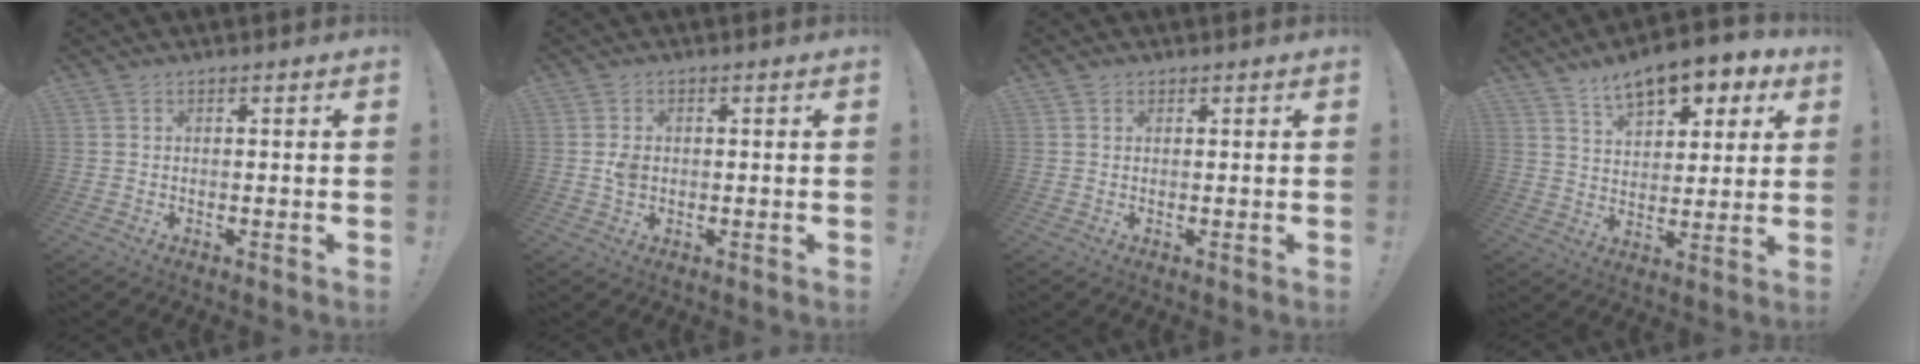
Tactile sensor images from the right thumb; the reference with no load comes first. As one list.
[{"total": 2.6, "force": [-0.1, 2.0, 1.5], "torque": [-0.016, 0.002, -0.005]}, {"total": 0.9, "force": [0.7, 0.6, 0.0], "torque": [0.006, -0.002, 0.012]}, {"total": 12.0, "force": [8.0, 6.0, 6.6], "torque": [-0.104, -0.049, 0.144]}]